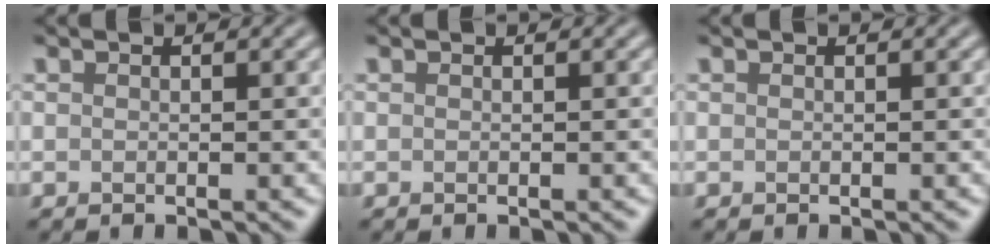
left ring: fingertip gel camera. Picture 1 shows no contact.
{"total": 0.0}
{"total": 0.0}